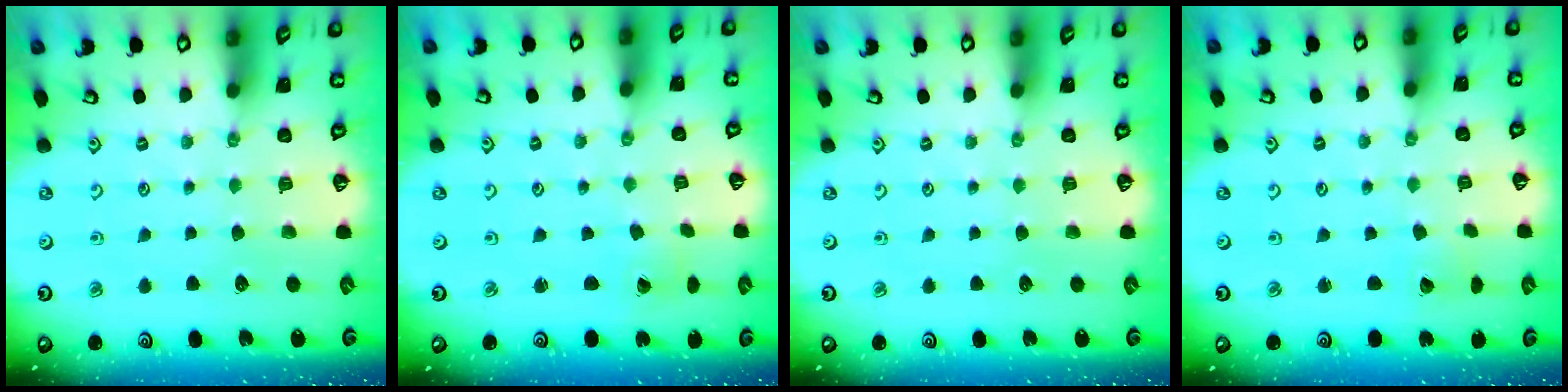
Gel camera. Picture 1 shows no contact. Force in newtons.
{"total": 0.7, "press": 0.7, "slide": 0.1}
{"total": 0.0}
{"total": 2.6, "press": 2.6, "slide": 0.1}